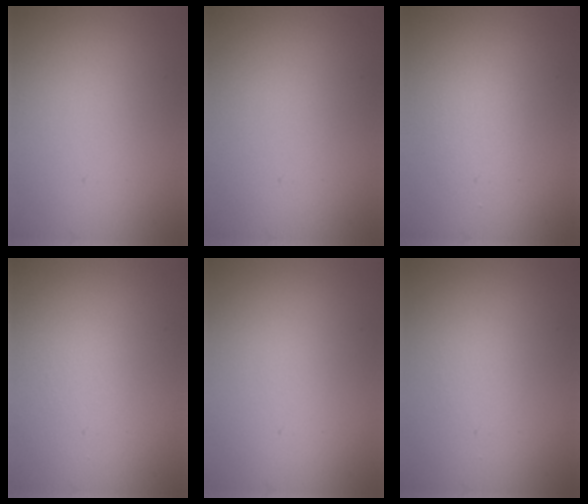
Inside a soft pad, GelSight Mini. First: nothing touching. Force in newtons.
{"total": 0.0}
{"total": 1.4, "press": 1.4, "slide": 0.1}
{"total": 0.0}
{"total": 0.0}
{"total": 0.8, "press": 0.8, "slide": 0.1}